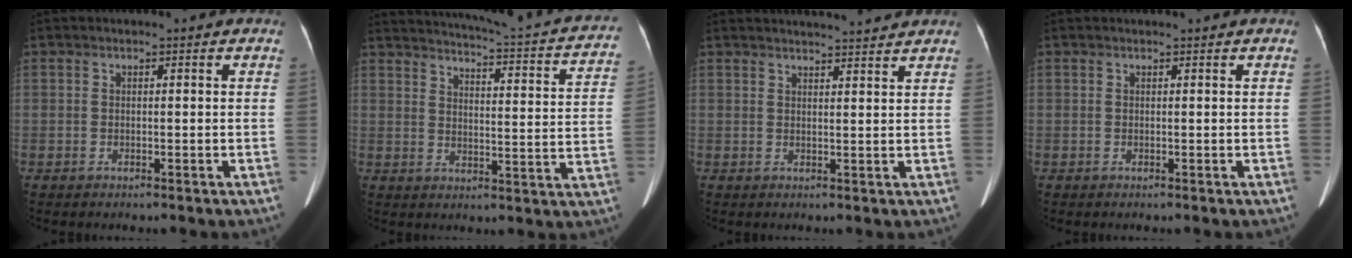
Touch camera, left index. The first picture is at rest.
{"total": 22.2, "force": [19.5, 2.8, 10.2], "torque": [-0.144, -0.033, 0.222]}
{"total": 8.4, "force": [8.0, 0.0, 2.4], "torque": [-0.035, 0.013, 0.098]}
{"total": 1.0, "force": [0.9, -0.2, 0.3], "torque": [-0.007, 0.010, 0.018]}